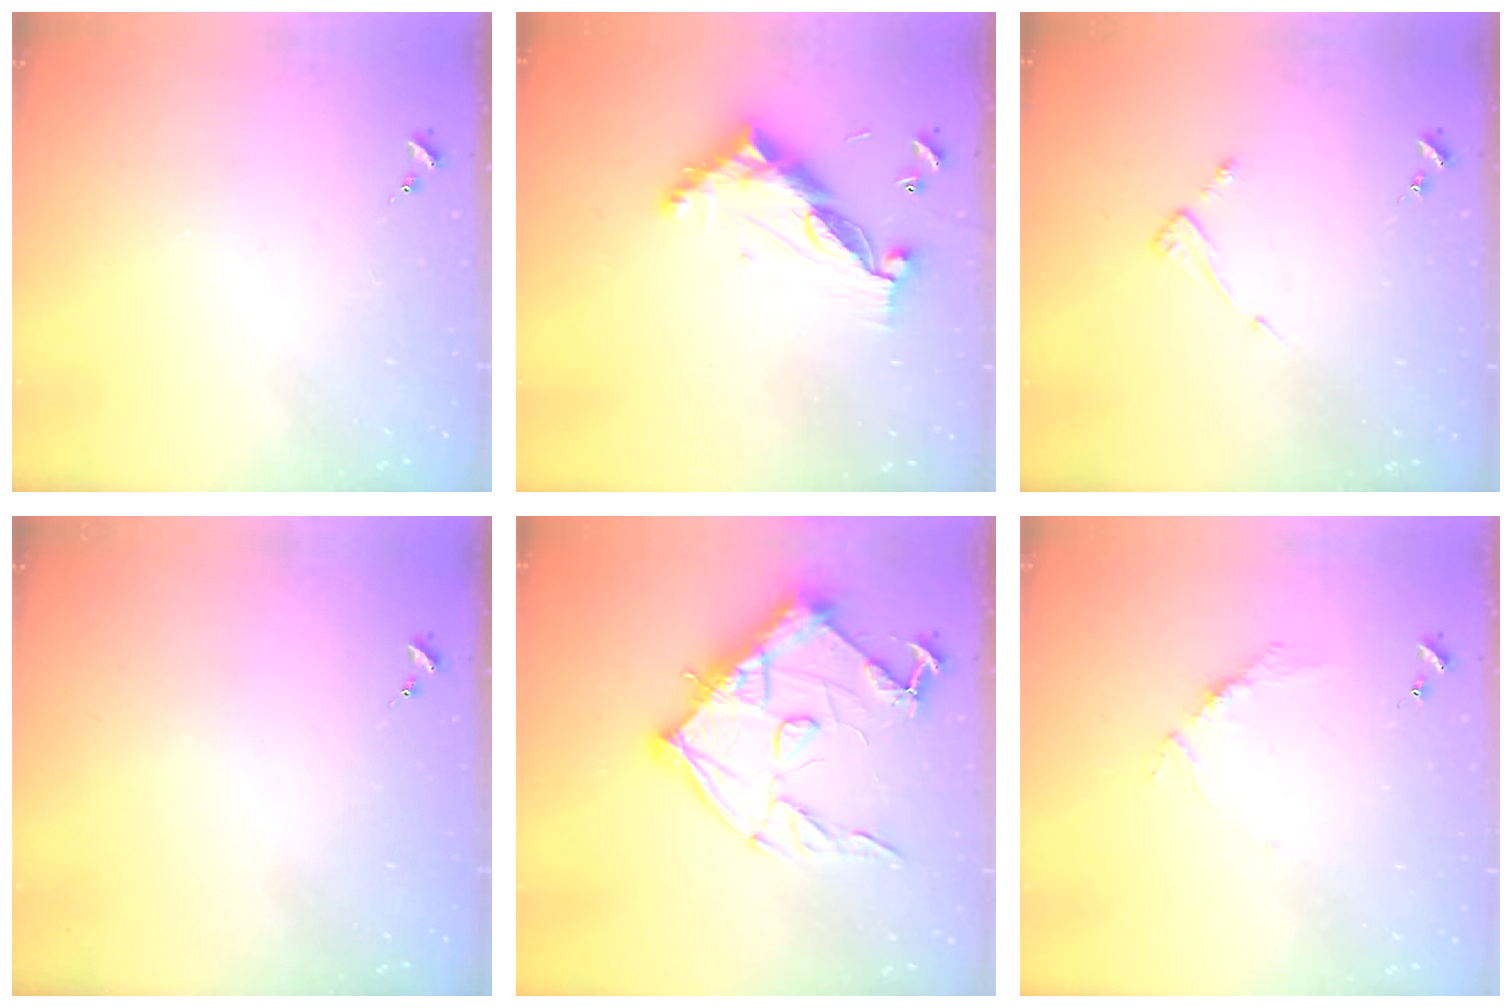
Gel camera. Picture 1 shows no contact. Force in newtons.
{"total": 11.5, "press": 11.4, "slide": 1.0}
{"total": 3.6, "press": 3.6, "slide": 0.4}
{"total": 0.0}
{"total": 15.4, "press": 15.4, "slide": 1.0}
{"total": 3.9, "press": 3.8, "slide": 0.5}